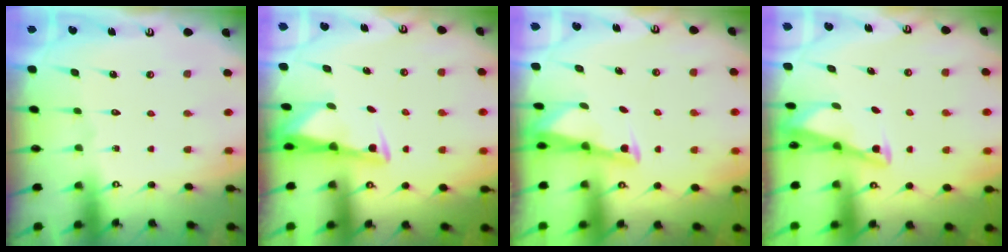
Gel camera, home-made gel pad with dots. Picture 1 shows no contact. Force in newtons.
{"total": 2.9, "press": 2.9, "slide": 0.4}
{"total": 2.9, "press": 2.9, "slide": 0.2}
{"total": 3.0, "press": 3.0, "slide": 0.3}